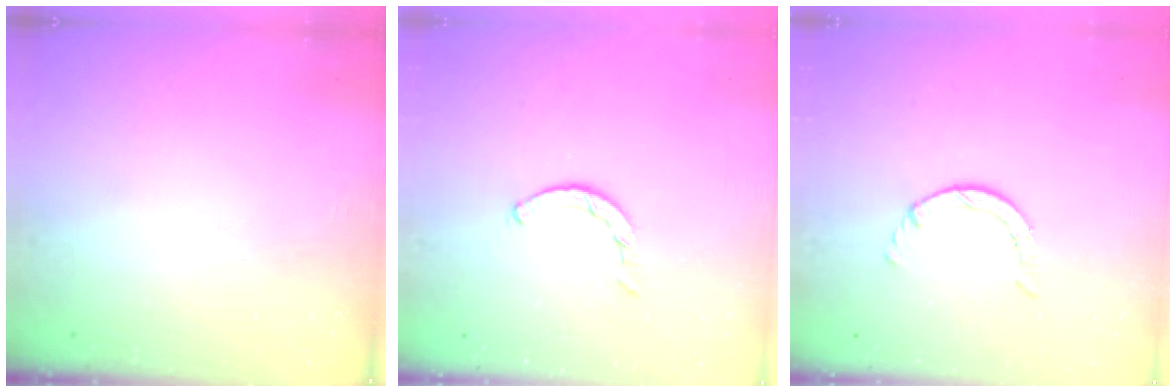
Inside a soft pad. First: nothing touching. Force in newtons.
{"total": 2.0, "press": 2.0, "slide": 0.2}
{"total": 0.6, "press": 0.6, "slide": 0.1}